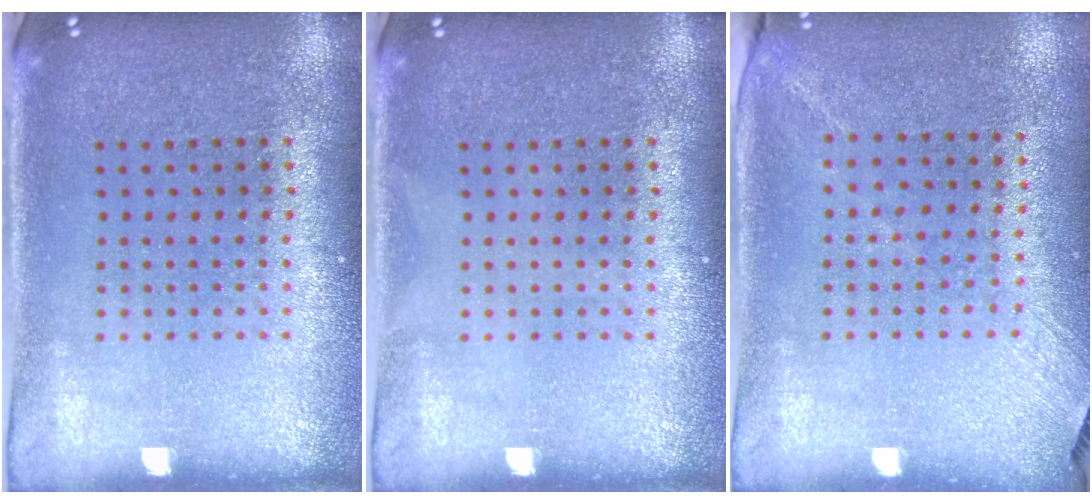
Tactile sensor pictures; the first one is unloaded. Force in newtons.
{"total": 0.0}
{"total": 1.2, "press": 0.9, "slide": 0.8}